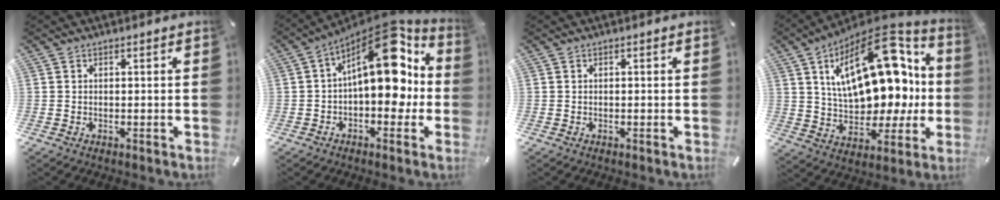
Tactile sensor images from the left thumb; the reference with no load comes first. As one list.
[{"total": 19.8, "force": [5.4, 10.0, 16.2], "torque": [-0.234, -0.044, 0.088]}, {"total": 0.0}, {"total": 24.4, "force": [7.3, 14.1, 18.5], "torque": [-0.290, -0.034, 0.130]}]